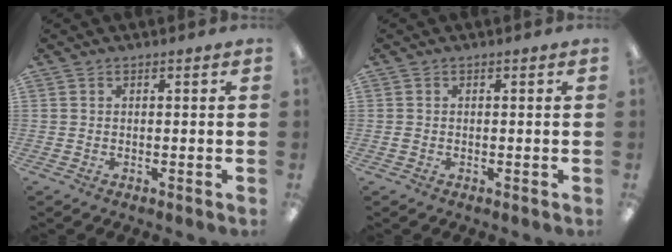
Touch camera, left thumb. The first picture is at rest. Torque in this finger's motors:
{"motor_torque": [-0.09, -0.02, 0.01, -0.08, 0.00]}